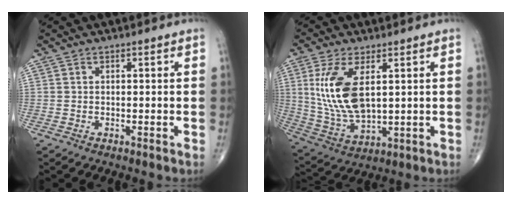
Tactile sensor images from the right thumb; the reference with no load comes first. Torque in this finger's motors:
{"motor_torque": [-0.45, 1.30, 1.17, 0.43, 0.17]}